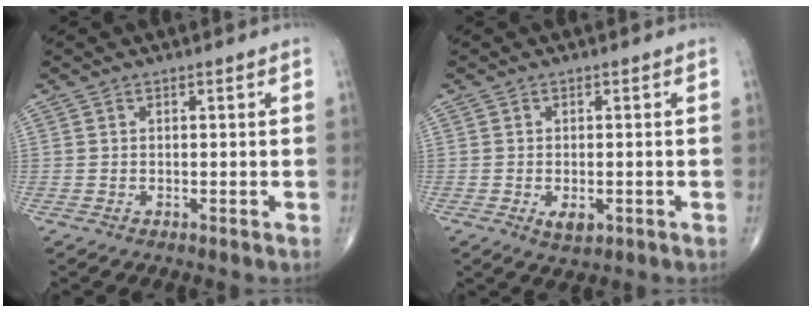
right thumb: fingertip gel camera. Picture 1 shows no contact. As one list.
[{"total": 2.9, "force": [-0.9, 1.5, 2.2], "torque": [-0.032, -0.003, -0.010]}]